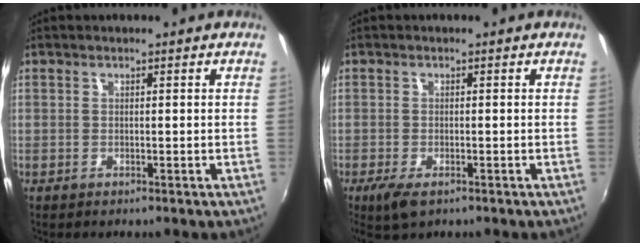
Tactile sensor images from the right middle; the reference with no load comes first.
{"total": 4.0, "force": [-2.3, 1.6, 2.8], "torque": [-0.062, -0.015, -0.042]}